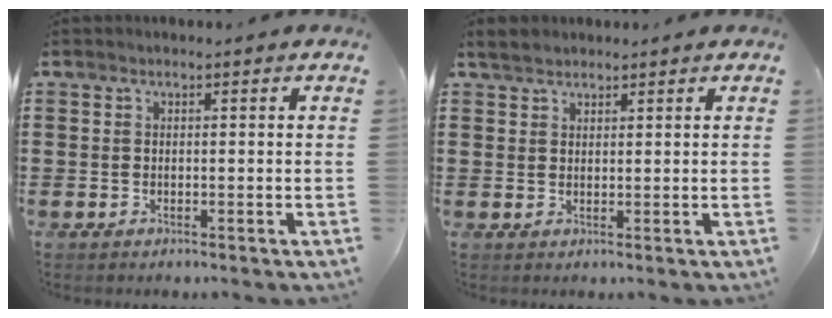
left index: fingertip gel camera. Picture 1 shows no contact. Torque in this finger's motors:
{"motor_torque": [-0.13, -1.14, 0.00, 0.03]}